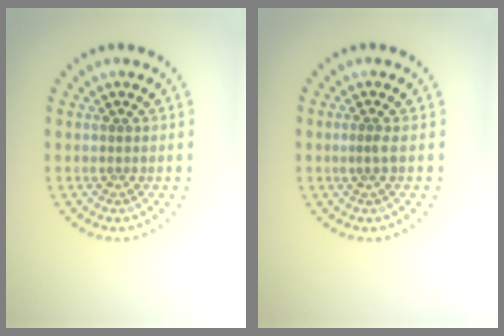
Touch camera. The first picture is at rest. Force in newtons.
{"total": 0.7, "press": 0.4, "slide": 0.6}